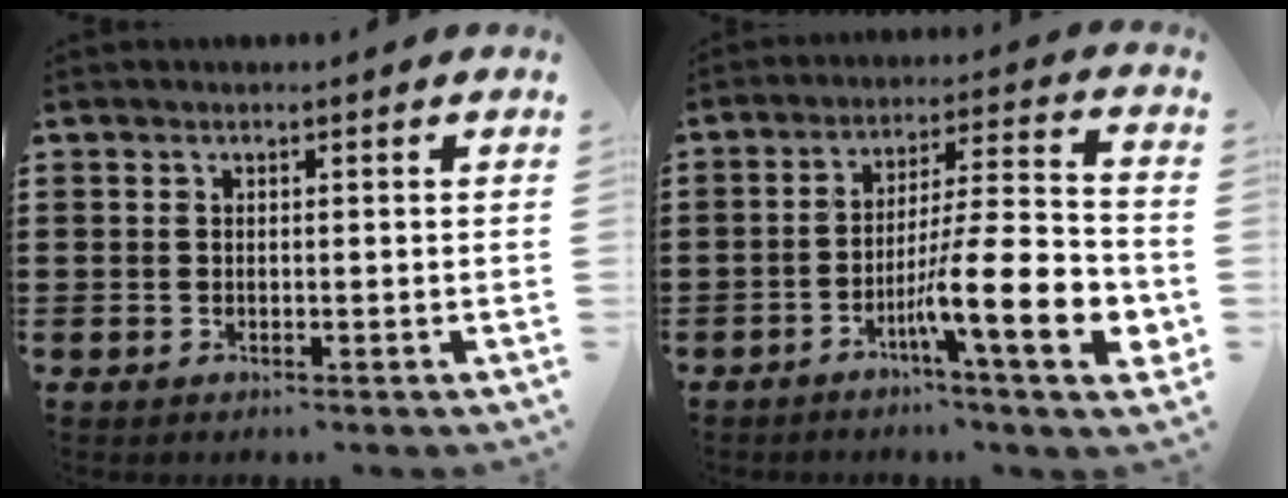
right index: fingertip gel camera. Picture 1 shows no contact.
{"total": 14.5, "force": [-5.7, 2.9, 13.0], "torque": [-0.209, -0.006, -0.098]}